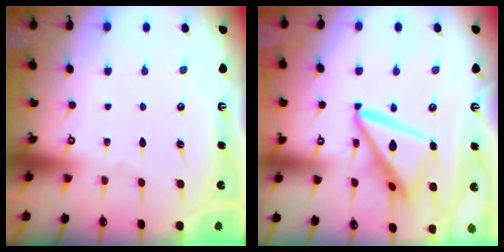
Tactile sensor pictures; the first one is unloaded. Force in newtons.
{"total": 15.8, "press": 15.7, "slide": 1.9}